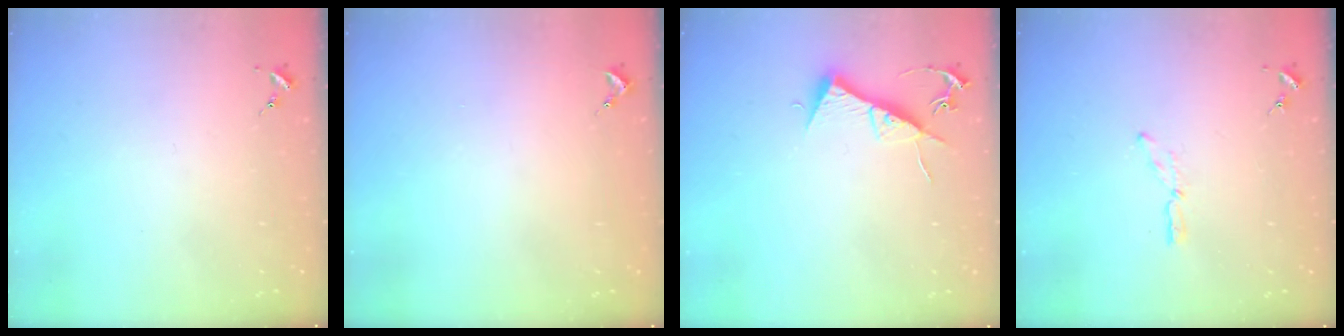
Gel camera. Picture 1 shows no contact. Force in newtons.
{"total": 0.9, "press": 0.9, "slide": 0.1}
{"total": 9.6, "press": 9.6, "slide": 0.6}
{"total": 5.2, "press": 5.1, "slide": 0.3}